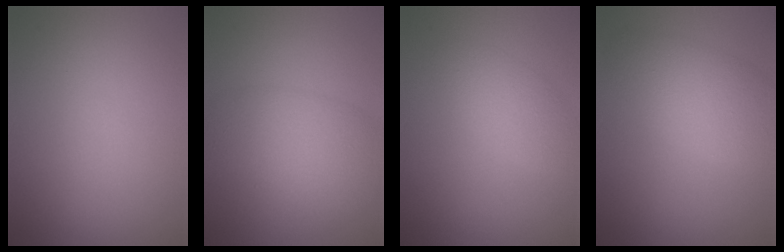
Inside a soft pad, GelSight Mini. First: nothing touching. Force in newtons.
{"total": 5.2, "press": 5.2, "slide": 0.1}
{"total": 2.4, "press": 2.4, "slide": 0.1}
{"total": 4.5, "press": 4.5, "slide": 0.2}